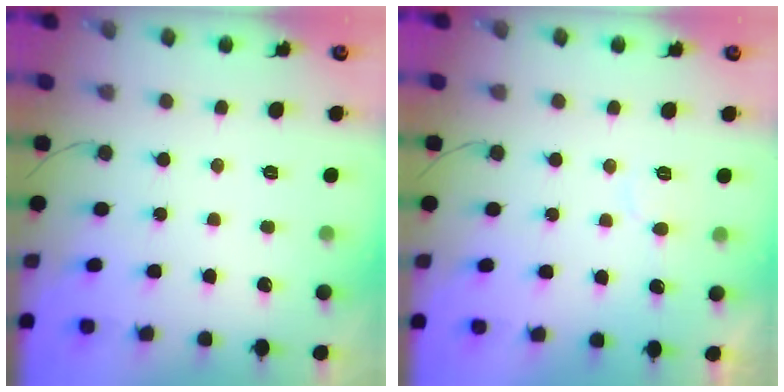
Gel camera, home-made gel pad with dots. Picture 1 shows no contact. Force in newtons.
{"total": 3.8, "press": 3.8, "slide": 0.3}